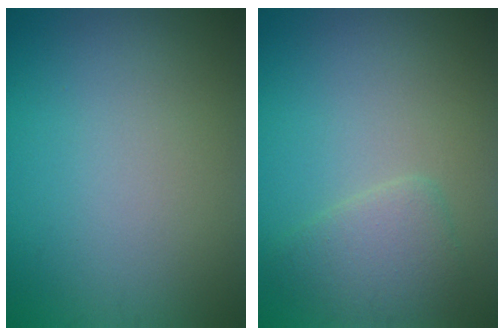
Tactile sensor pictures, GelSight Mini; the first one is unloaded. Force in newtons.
{"total": 2.5, "press": 2.5, "slide": 0.2}